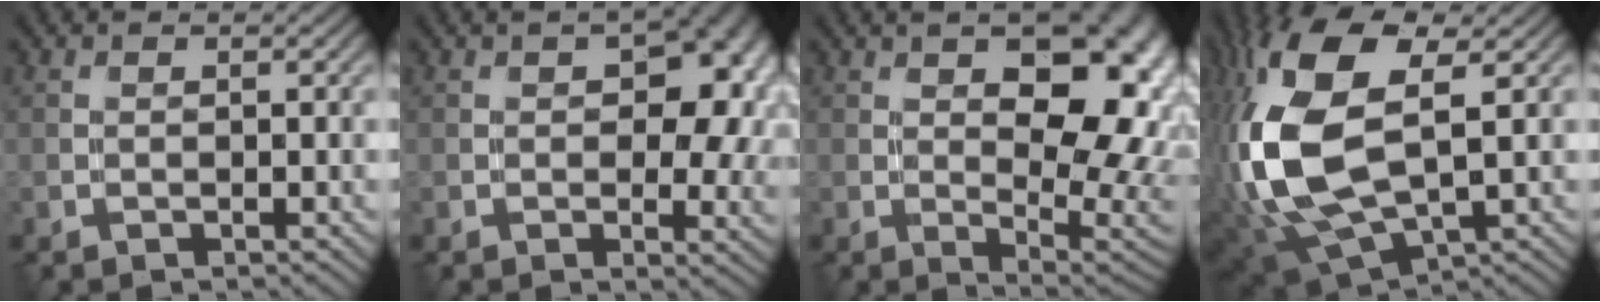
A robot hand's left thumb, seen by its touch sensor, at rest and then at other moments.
{"total": 9.4, "force": [1.2, 5.4, 7.6], "torque": [-0.089, -0.002, 0.025]}
{"total": 15.7, "force": [3.2, 7.9, 13.1], "torque": [-0.156, 0.021, 0.054]}
{"total": 16.3, "force": [1.0, 8.7, 13.8], "torque": [-0.356, -0.021, 0.035]}